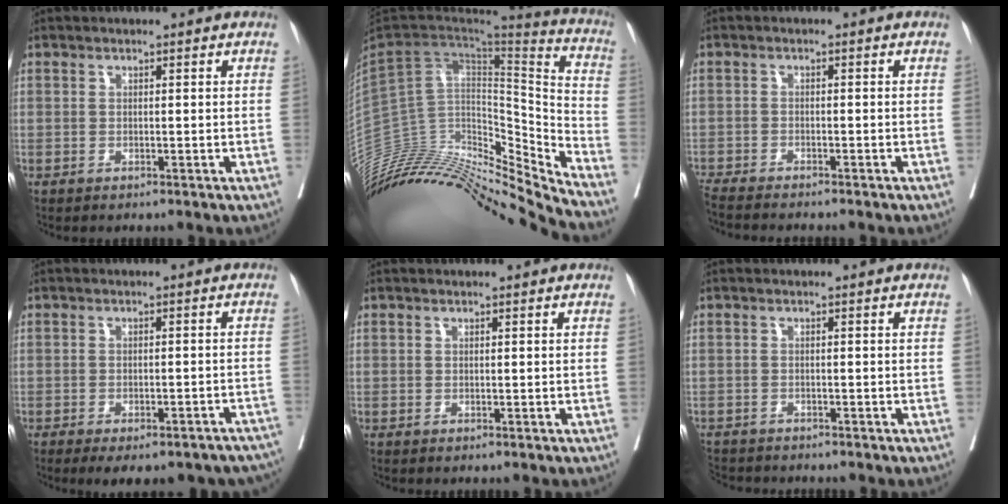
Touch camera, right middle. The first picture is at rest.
{"total": 28.5, "force": [-26.5, 3.2, 9.9], "torque": [-0.153, 0.006, -0.416]}
{"total": 5.7, "force": [-5.2, -0.6, 2.0], "torque": [-0.034, -0.017, -0.092]}
{"total": 14.6, "force": [-11.9, 5.1, 6.7], "torque": [-0.085, 0.009, -0.134]}
{"total": 0.0}
{"total": 4.8, "force": [-4.5, 1.5, 0.6], "torque": [-0.012, -0.011, -0.074]}